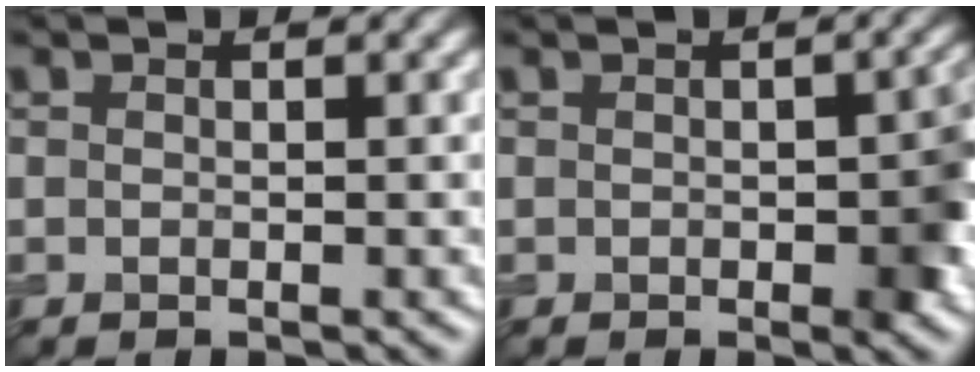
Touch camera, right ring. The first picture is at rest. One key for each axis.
{"total": 3.4, "fx": -0.5, "fy": 1.5, "fz": 3.0, "tx": -0.035, "ty": 0.000, "tz": -0.005}